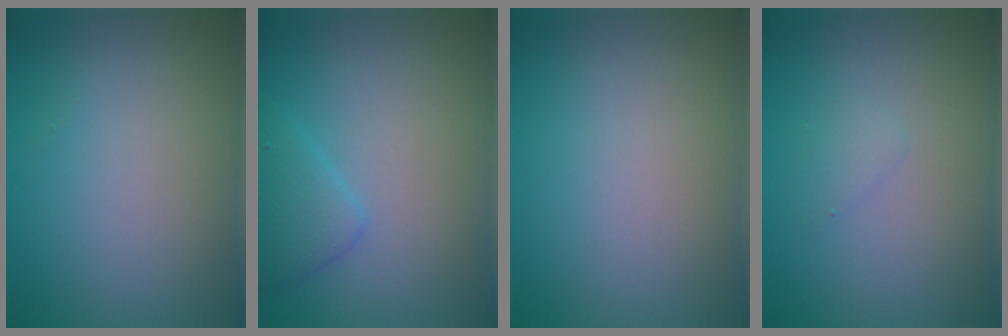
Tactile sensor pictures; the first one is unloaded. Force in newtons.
{"total": 2.4, "press": 2.4, "slide": 0.1}
{"total": 0.0}
{"total": 0.8, "press": 0.8, "slide": 0.1}